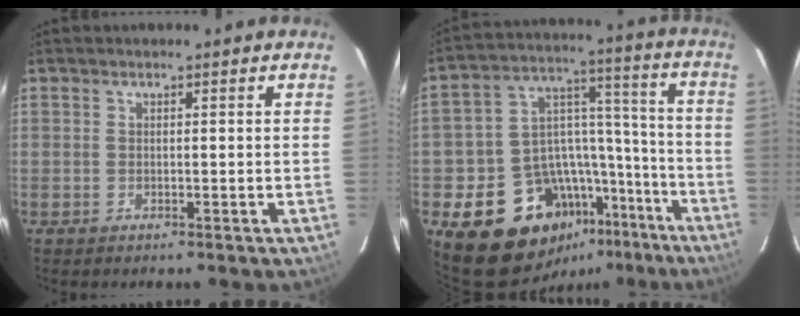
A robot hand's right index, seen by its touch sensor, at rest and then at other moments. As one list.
[{"total": 19.5, "force": [-13.0, 12.7, 7.0], "torque": [-0.132, 0.074, -0.174]}]